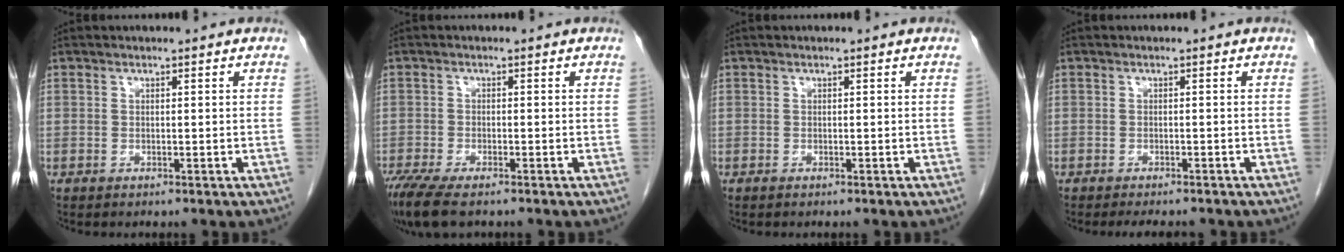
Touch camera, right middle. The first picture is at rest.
{"total": 7.4, "force": [-5.5, 1.7, 4.6], "torque": [-0.086, -0.020, -0.093]}
{"total": 0.0}
{"total": 4.4, "force": [-3.9, 0.9, 1.7], "torque": [-0.019, -0.008, -0.052]}